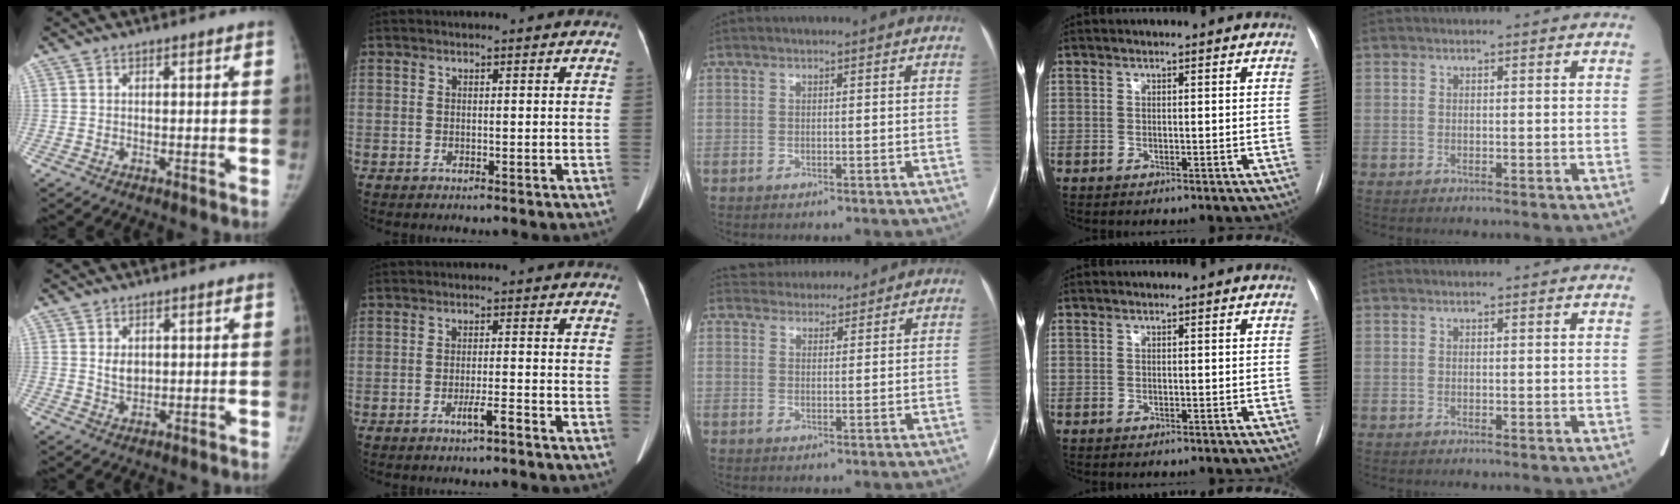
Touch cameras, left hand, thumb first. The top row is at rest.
{"thumb": {"total": 3.2, "force": [0.8, 2.2, 2.1], "torque": [-0.024, -0.008, 0.019]}, "index": {"total": 2.7, "force": [-1.8, -0.2, 2.0], "torque": [-0.038, -0.003, -0.031]}, "middle": {"total": 5.9, "force": [5.6, 1.9, 0.5], "torque": [-0.002, 0.022, 0.078]}}